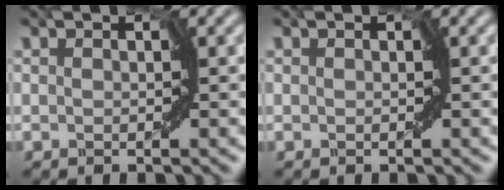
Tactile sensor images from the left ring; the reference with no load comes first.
{"total": 0.0}